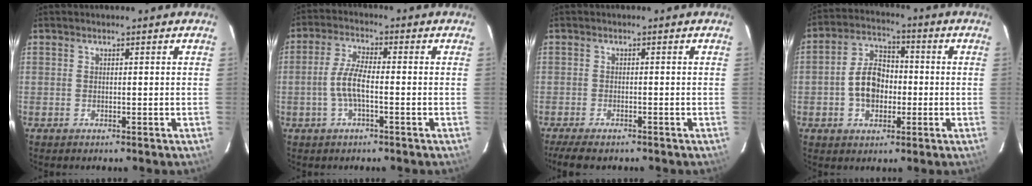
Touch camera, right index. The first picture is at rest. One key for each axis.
{"total": 5.7, "fx": -1.5, "fy": 1.5, "fz": 5.3, "tx": -0.112, "ty": 0.004, "tz": -0.029}
{"total": 6.1, "fx": -5.0, "fy": 1.7, "fz": 3.2, "tx": -0.082, "ty": -0.022, "tz": -0.086}
{"total": 11.8, "fx": -1.0, "fy": 7.8, "fz": 8.8, "tx": -0.168, "ty": 0.023, "tz": -0.010}